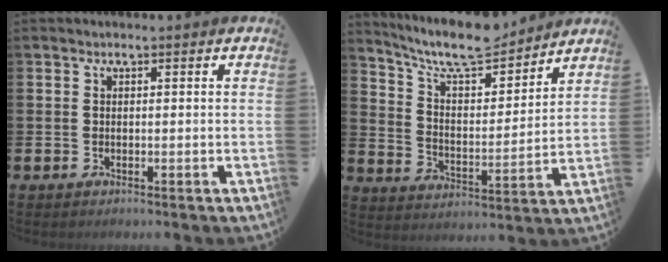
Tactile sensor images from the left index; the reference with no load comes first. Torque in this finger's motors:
{"motor_torque": [0.62, -0.77, 0.36, 0.09]}